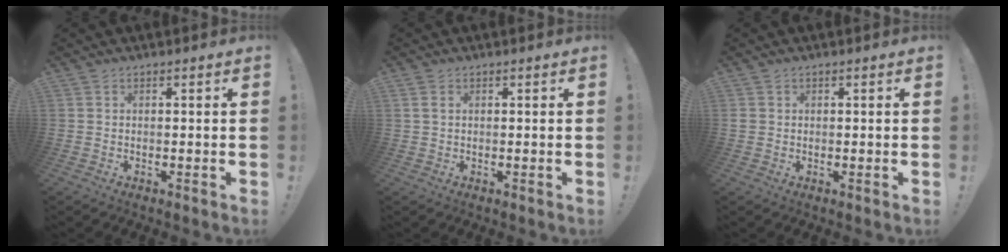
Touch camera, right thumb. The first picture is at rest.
{"total": 1.5, "force": [0.6, 0.9, 1.0], "torque": [-0.014, 0.002, 0.010]}
{"total": 1.3, "force": [0.4, 1.1, 0.4], "torque": [0.000, 0.000, 0.006]}